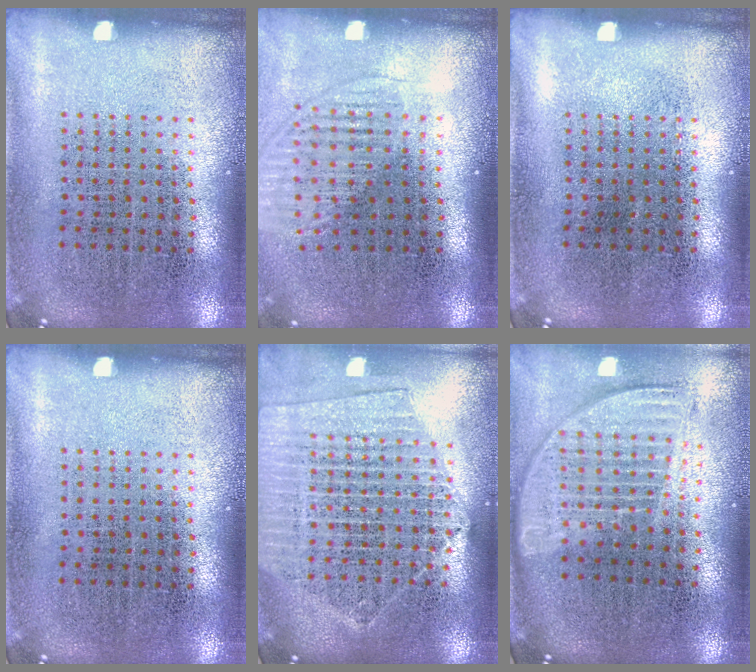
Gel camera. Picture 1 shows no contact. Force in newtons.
{"total": 1.5, "press": 1.3, "slide": 0.8}
{"total": 0.0}
{"total": 0.0}
{"total": 1.9, "press": 1.7, "slide": 0.7}
{"total": 1.8, "press": 1.5, "slide": 1.0}